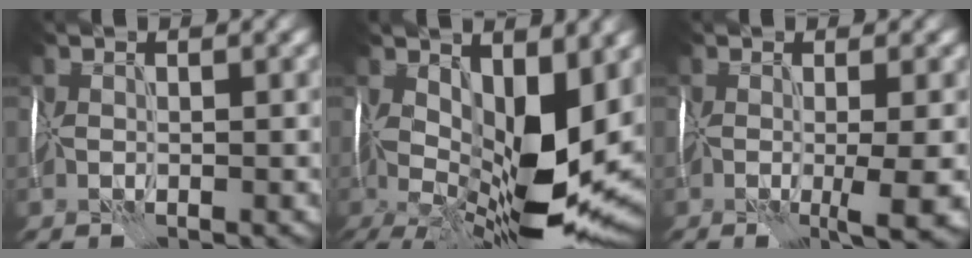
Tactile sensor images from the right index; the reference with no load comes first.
{"total": 14.1, "force": [0.9, 6.4, 12.5], "torque": [-0.225, -0.020, 0.022]}
{"total": 5.0, "force": [-1.1, 0.9, 4.8], "torque": [-0.069, -0.016, -0.014]}